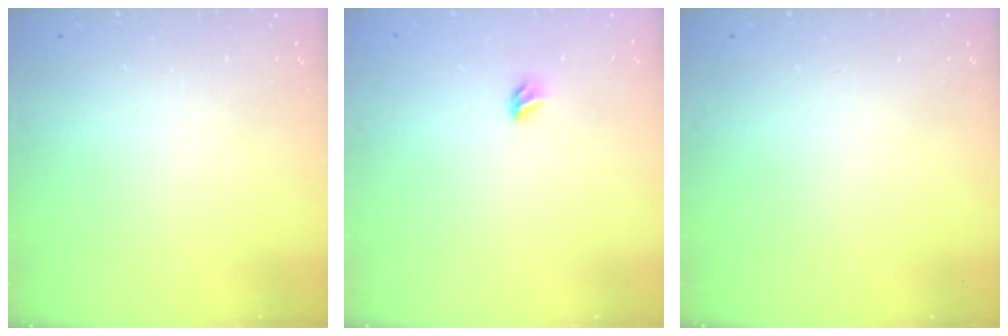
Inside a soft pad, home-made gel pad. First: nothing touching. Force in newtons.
{"total": 3.2, "press": 3.1, "slide": 0.8}
{"total": 0.0}